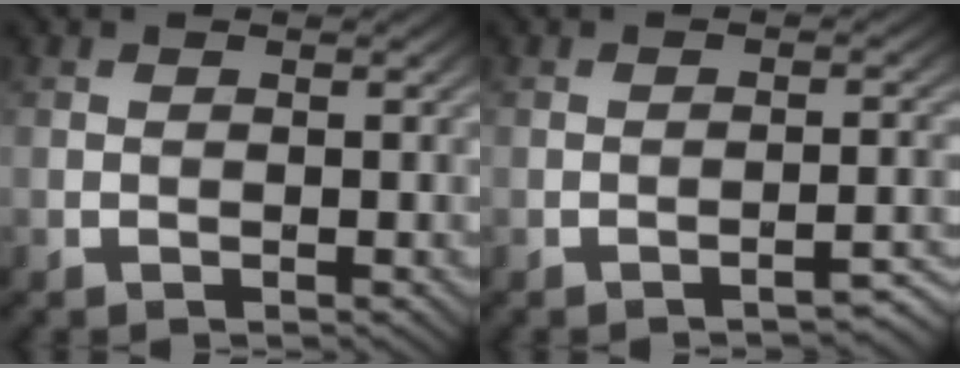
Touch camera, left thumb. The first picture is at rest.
{"total": 2.6, "force": [-2.1, 0.3, 1.5], "torque": [-0.016, 0.010, -0.031]}